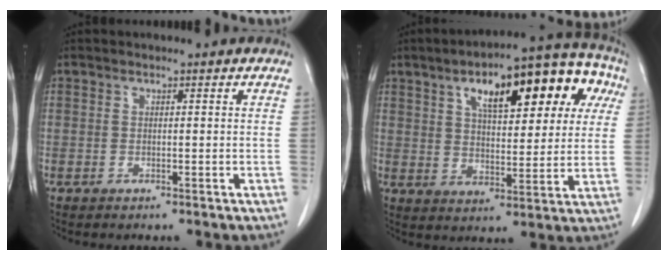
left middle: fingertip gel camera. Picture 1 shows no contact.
{"total": 19.0, "force": [7.9, 6.8, 15.8], "torque": [-0.218, 0.050, 0.113]}